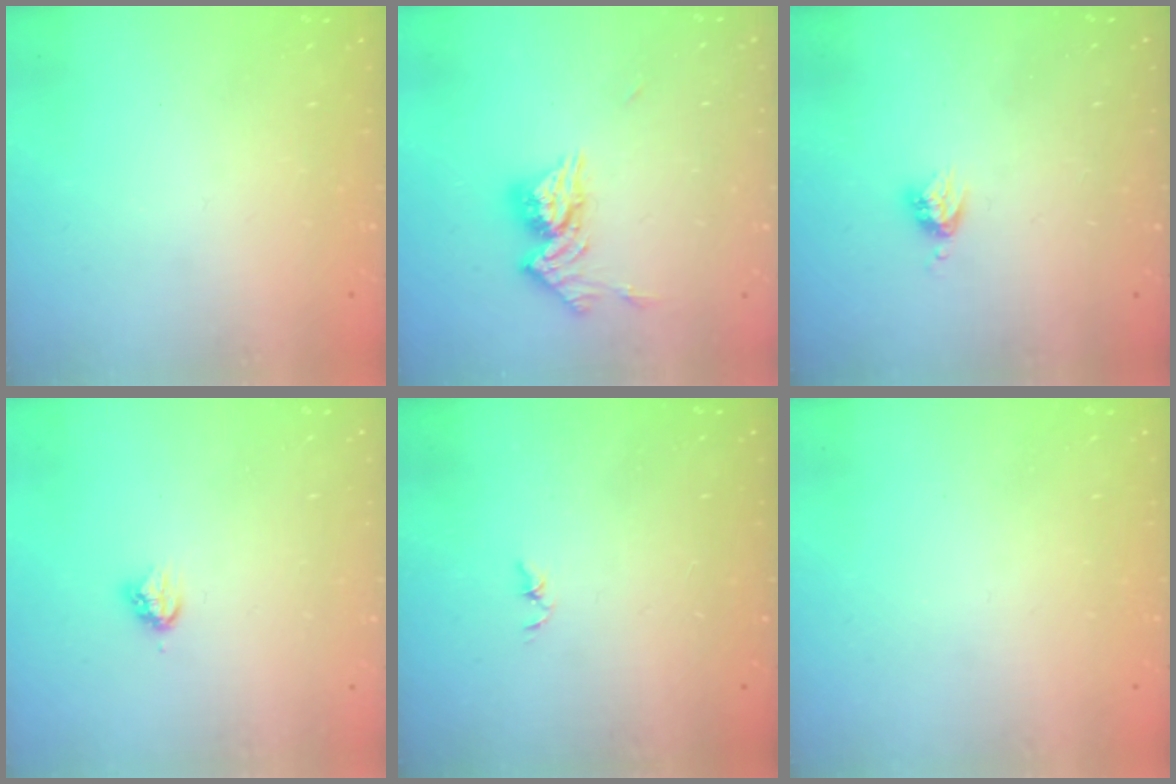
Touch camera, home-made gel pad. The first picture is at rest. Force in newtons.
{"total": 10.6, "press": 10.5, "slide": 0.9}
{"total": 4.0, "press": 4.0, "slide": 0.4}
{"total": 4.0, "press": 4.0, "slide": 0.4}
{"total": 1.2, "press": 1.1, "slide": 0.2}
{"total": 0.0}